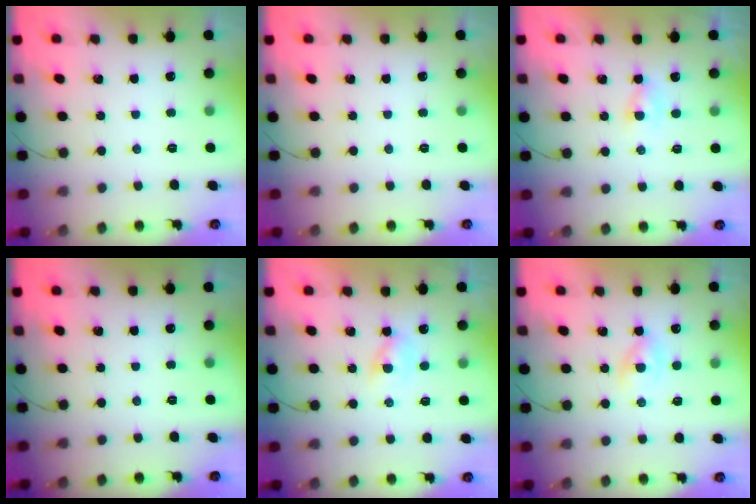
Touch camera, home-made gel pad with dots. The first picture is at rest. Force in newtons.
{"total": 0.0}
{"total": 1.3, "press": 1.1, "slide": 0.8}
{"total": 0.0}
{"total": 1.7, "press": 1.5, "slide": 0.7}
{"total": 2.2, "press": 2.0, "slide": 1.0}